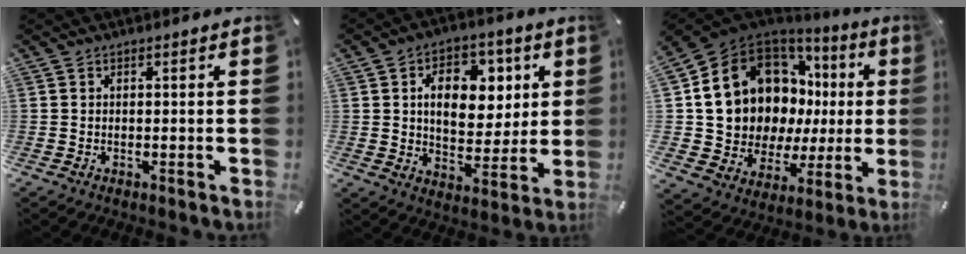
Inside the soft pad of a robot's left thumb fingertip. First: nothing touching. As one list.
[{"total": 13.1, "force": [3.9, 9.4, 8.3], "torque": [-0.112, -0.008, 0.067]}, {"total": 18.8, "force": [6.5, 14.1, 10.6], "torque": [-0.202, -0.059, 0.146]}]